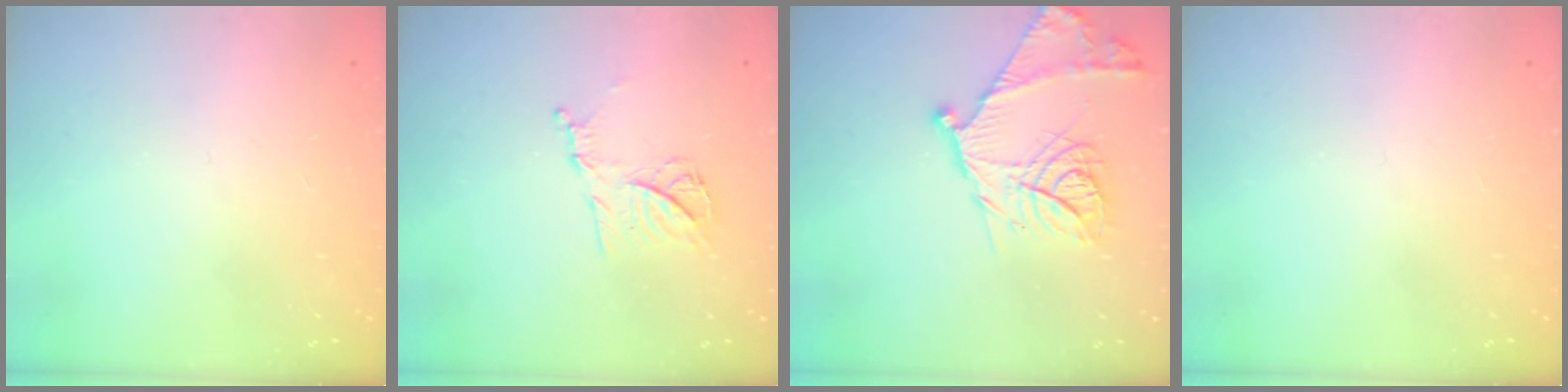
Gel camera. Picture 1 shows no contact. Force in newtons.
{"total": 11.0, "press": 10.9, "slide": 1.1}
{"total": 18.1, "press": 18.0, "slide": 1.6}
{"total": 0.0}